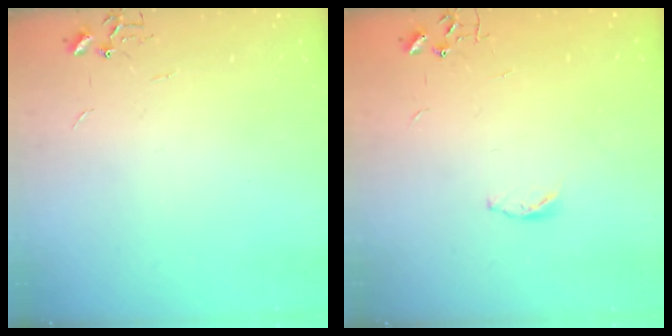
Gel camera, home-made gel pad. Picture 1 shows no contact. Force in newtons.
{"total": 3.8, "press": 3.8, "slide": 0.6}